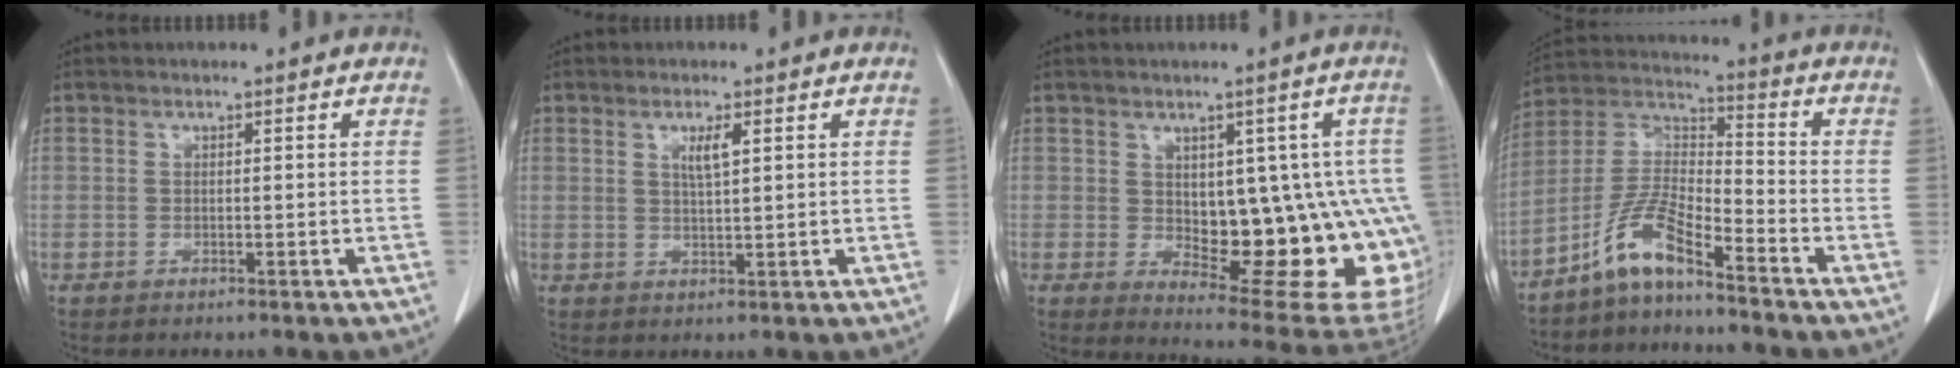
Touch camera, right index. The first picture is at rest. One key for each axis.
{"total": 2.8, "fx": 1.1, "fy": 0.2, "fz": 2.5, "tx": -0.048, "ty": -0.002, "tz": 0.021}
{"total": 17.6, "fx": -1.1, "fy": 7.8, "fz": 15.8, "tx": -0.133, "ty": 0.015, "tz": 0.016}
{"total": 8.7, "fx": -6.5, "fy": 1.2, "fz": 5.6, "tx": -0.131, "ty": 0.009, "tz": -0.131}